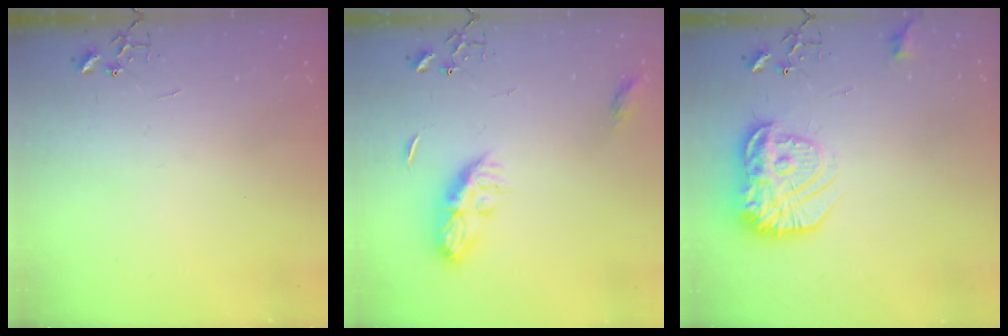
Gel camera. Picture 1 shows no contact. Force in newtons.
{"total": 8.8, "press": 8.8, "slide": 0.0}
{"total": 17.6, "press": 17.6, "slide": 1.3}